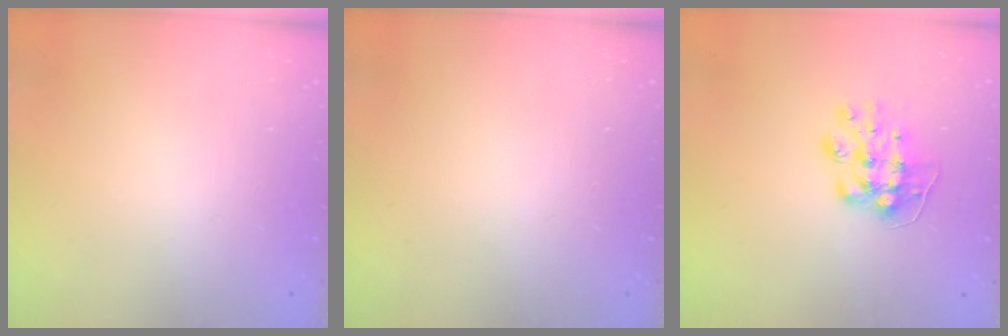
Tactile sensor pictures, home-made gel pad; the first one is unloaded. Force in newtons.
{"total": 0.0}
{"total": 9.2, "press": 9.2, "slide": 0.4}